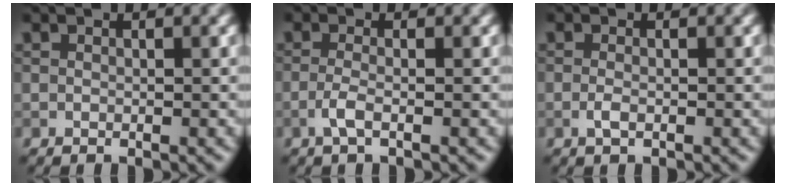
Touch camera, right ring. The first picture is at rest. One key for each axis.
{"total": 1.9, "fx": -0.7, "fy": 0.5, "fz": 1.6, "tx": -0.033, "ty": 0.002, "tz": -0.021}
{"total": 1.0, "fx": -0.3, "fy": 0.4, "fz": 0.9, "tx": -0.021, "ty": -0.002, "tz": -0.009}